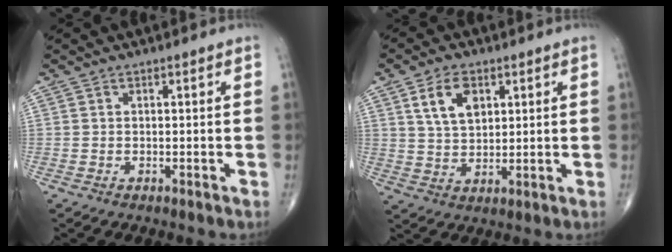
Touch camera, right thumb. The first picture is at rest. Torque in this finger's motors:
{"motor_torque": [-0.62, 0.44, 0.79, 0.81, 0.24]}